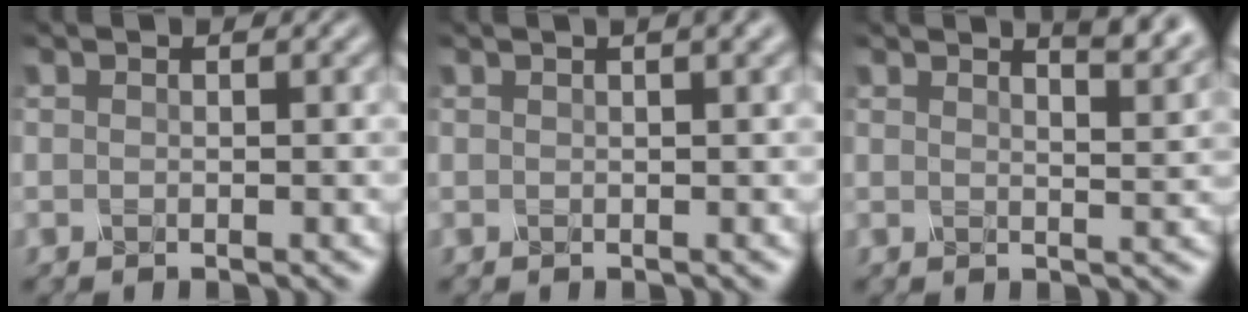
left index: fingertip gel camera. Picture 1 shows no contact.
{"total": 2.2, "force": [1.2, 0.6, 1.7], "torque": [-0.015, 0.004, 0.007]}
{"total": 4.3, "force": [3.4, 1.1, 2.4], "torque": [-0.018, 0.018, 0.021]}